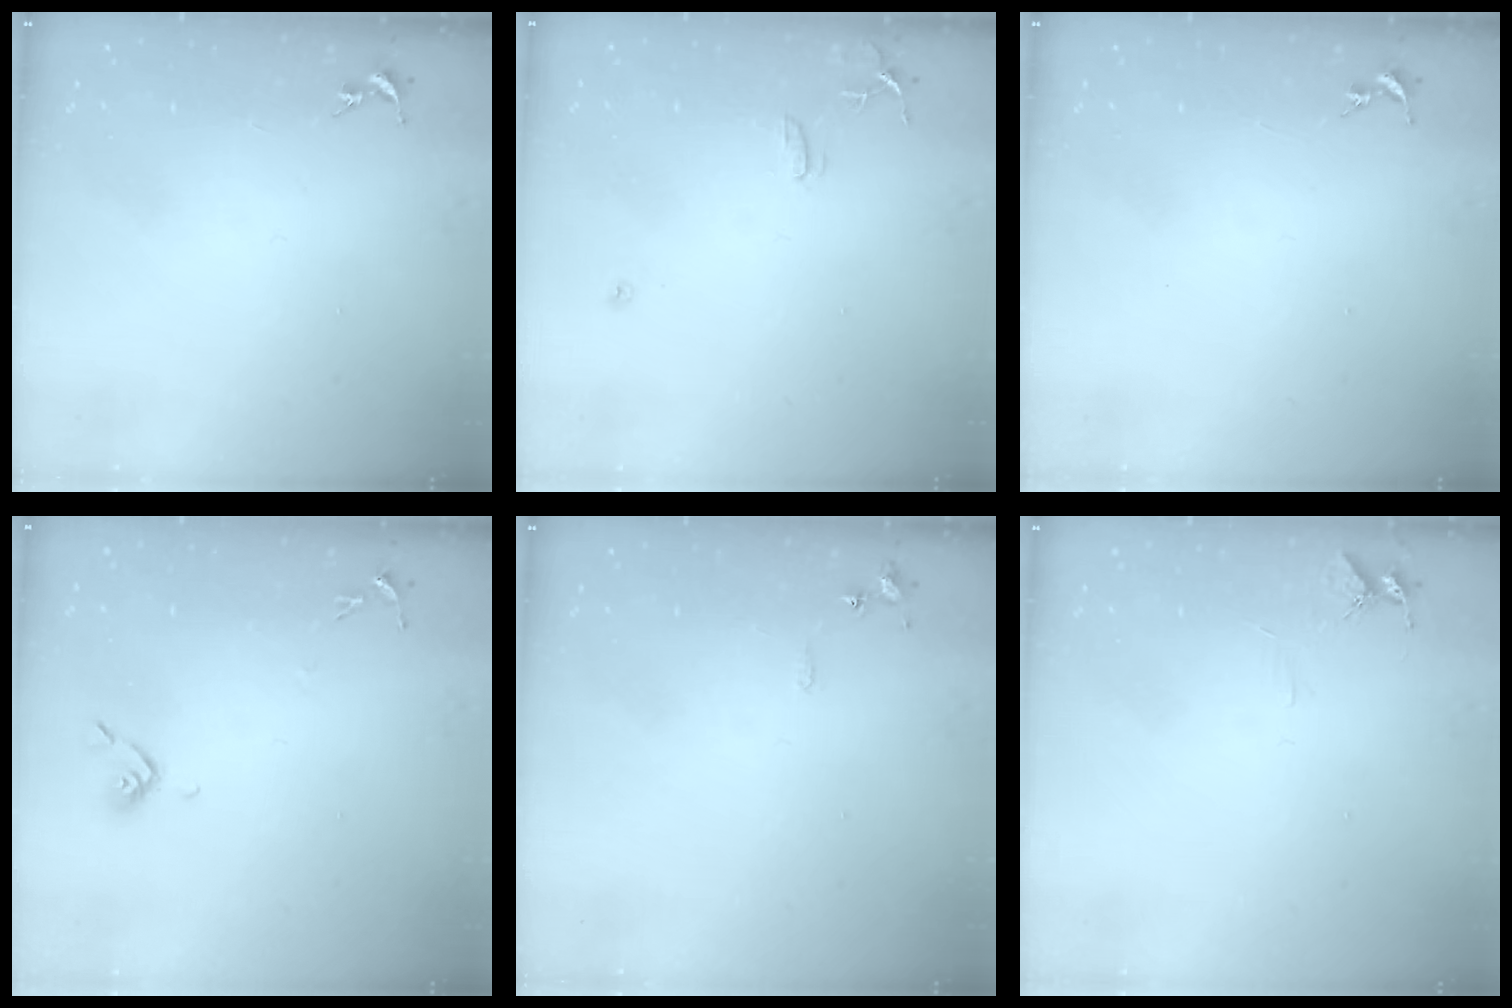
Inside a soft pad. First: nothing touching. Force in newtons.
{"total": 8.5, "press": 8.5, "slide": 0.8}
{"total": 0.0}
{"total": 5.8, "press": 5.8, "slide": 0.7}
{"total": 4.5, "press": 4.4, "slide": 0.6}
{"total": 5.4, "press": 5.4, "slide": 0.6}